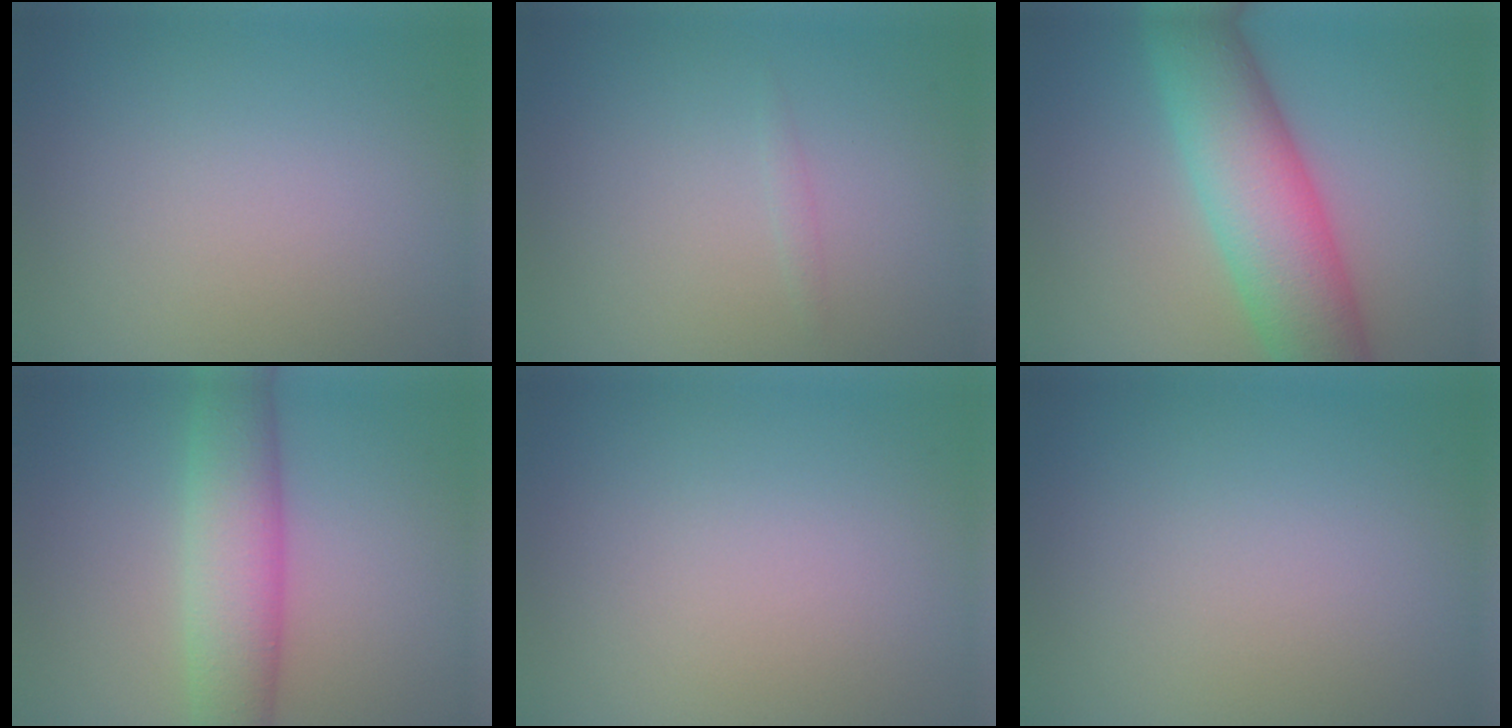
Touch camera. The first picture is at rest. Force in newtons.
{"total": 0.6, "press": 0.6, "slide": 0.0}
{"total": 9.5, "press": 9.5, "slide": 0.2}
{"total": 6.5, "press": 6.5, "slide": 0.2}
{"total": 0.0}
{"total": 0.0}